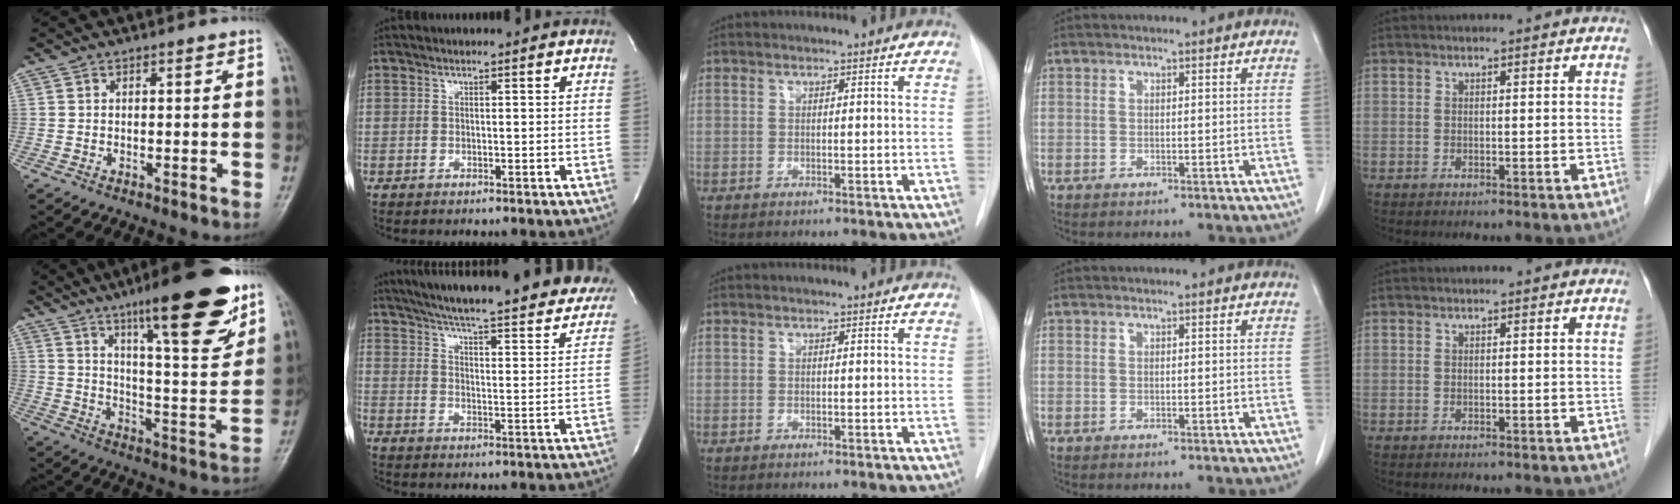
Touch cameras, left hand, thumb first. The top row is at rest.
{"thumb": {"total": 21.4, "force": [13.3, 4.9, 16.1], "torque": [-0.202, -0.061, 0.203]}, "index": {"total": 33.2, "force": [29.1, 5.4, 15.0], "torque": [-0.240, -0.070, 0.352]}}